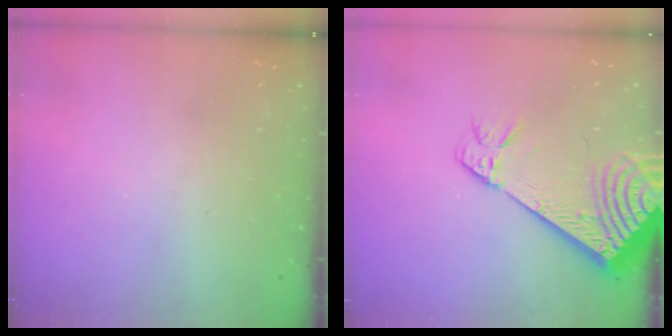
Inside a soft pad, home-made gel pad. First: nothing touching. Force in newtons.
{"total": 13.5, "press": 13.2, "slide": 2.6}